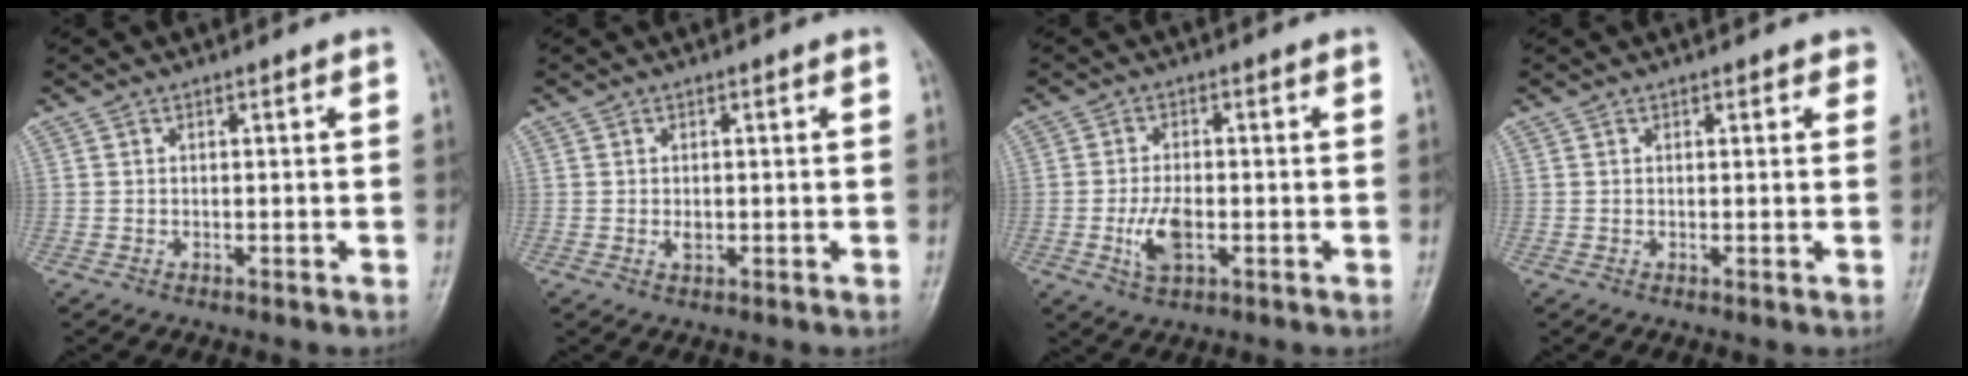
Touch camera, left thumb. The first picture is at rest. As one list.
[{"total": 1.4, "force": [-0.1, 0.9, 1.0], "torque": [-0.012, -0.001, -0.001]}, {"total": 6.0, "force": [-1.5, 3.2, 4.8], "torque": [-0.092, 0.002, -0.025]}, {"total": 1.4, "force": [0.9, 0.9, 0.7], "torque": [0.007, -0.002, 0.005]}]